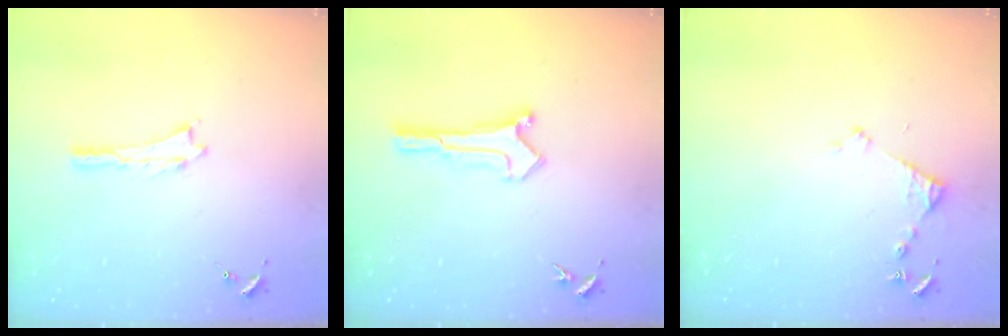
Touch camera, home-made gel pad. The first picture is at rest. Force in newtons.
{"total": 0.6, "press": 0.6, "slide": 0.0}
{"total": 3.2, "press": 3.2, "slide": 0.3}